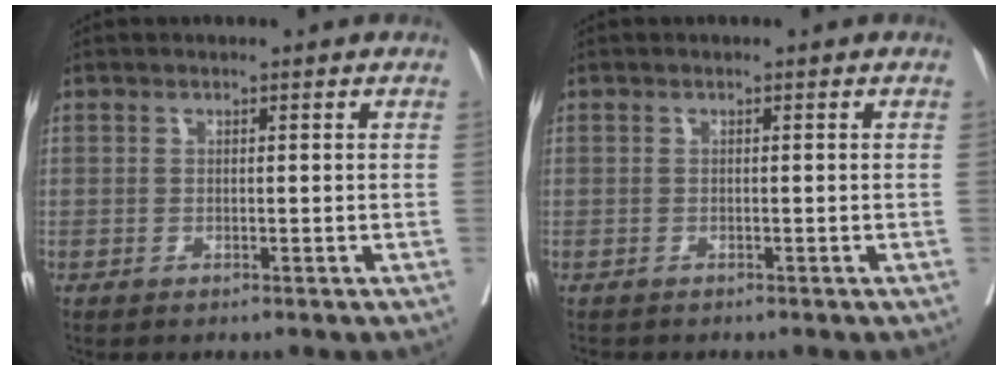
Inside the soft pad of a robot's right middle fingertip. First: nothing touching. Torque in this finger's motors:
{"motor_torque": [-0.13, -0.02, 0.00, 0.00]}